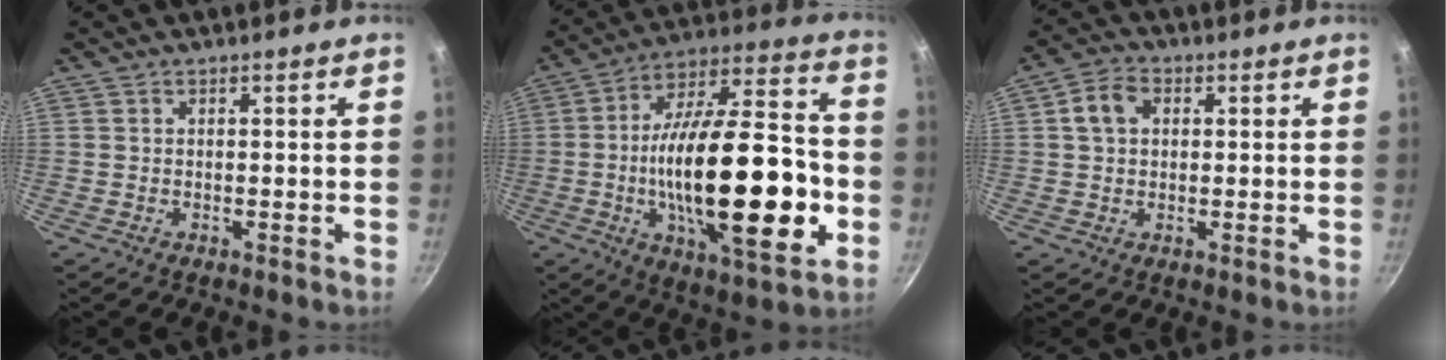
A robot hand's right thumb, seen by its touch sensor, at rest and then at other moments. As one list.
[{"total": 30.1, "force": [-5.4, 11.3, 27.4], "torque": [-0.431, 0.026, -0.081]}, {"total": 5.4, "force": [1.2, 4.1, 3.4], "torque": [-0.052, 0.013, 0.014]}]